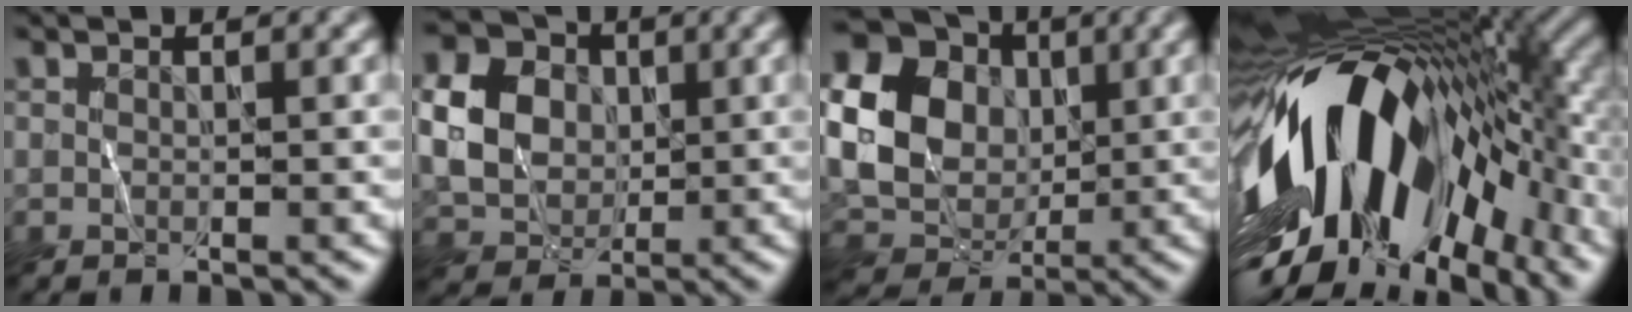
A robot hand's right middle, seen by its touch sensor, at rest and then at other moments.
{"total": 6.5, "force": [0.9, 5.5, 3.4], "torque": [-0.079, 0.008, 0.015]}
{"total": 20.7, "force": [3.0, 18.9, 7.9], "torque": [-0.197, 0.013, 0.021]}
{"total": 17.1, "force": [-4.3, 8.6, 14.1], "torque": [-0.248, 0.001, -0.085]}